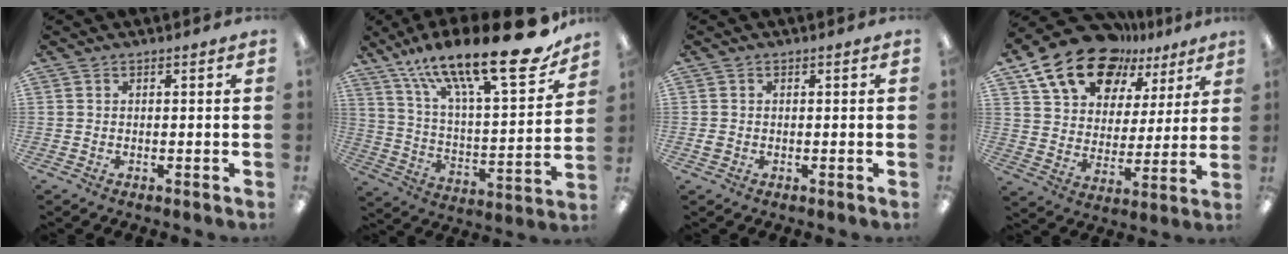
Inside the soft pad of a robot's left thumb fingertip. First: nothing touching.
{"total": 26.7, "force": [18.5, 7.3, 17.9], "torque": [-0.277, -0.117, 0.302]}
{"total": 1.1, "force": [-0.2, 0.9, 0.5], "torque": [-0.009, 0.003, -0.003]}
{"total": 17.8, "force": [12.4, 10.4, 7.5], "torque": [-0.144, -0.072, 0.228]}